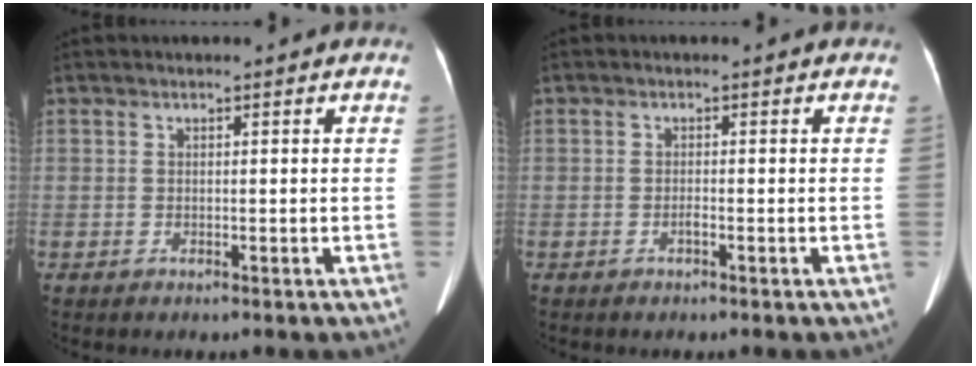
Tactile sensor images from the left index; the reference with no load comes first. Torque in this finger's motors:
{"motor_torque": [0.05, -0.10, -0.01, -0.01]}